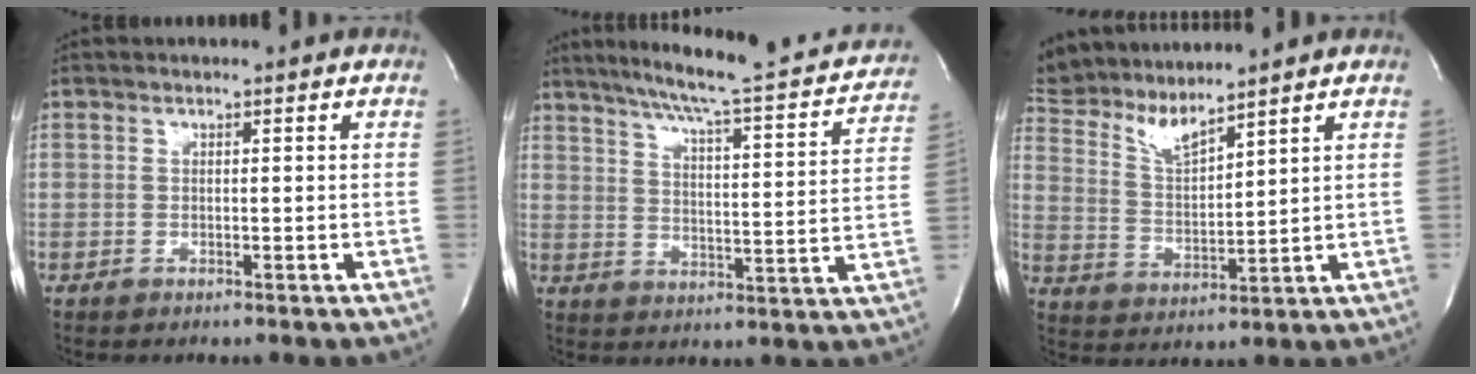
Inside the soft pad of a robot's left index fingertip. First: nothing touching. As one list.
[{"total": 22.5, "force": [19.8, 2.3, 10.5], "torque": [-0.157, -0.027, 0.247]}, {"total": 7.1, "force": [5.2, -0.4, 4.9], "torque": [-0.109, -0.001, 0.106]}]